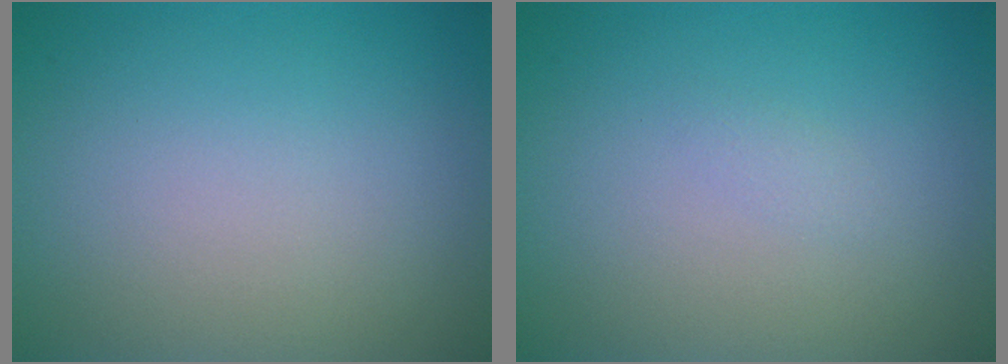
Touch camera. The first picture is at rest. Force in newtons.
{"total": 0.5, "press": 0.5, "slide": 0.1}